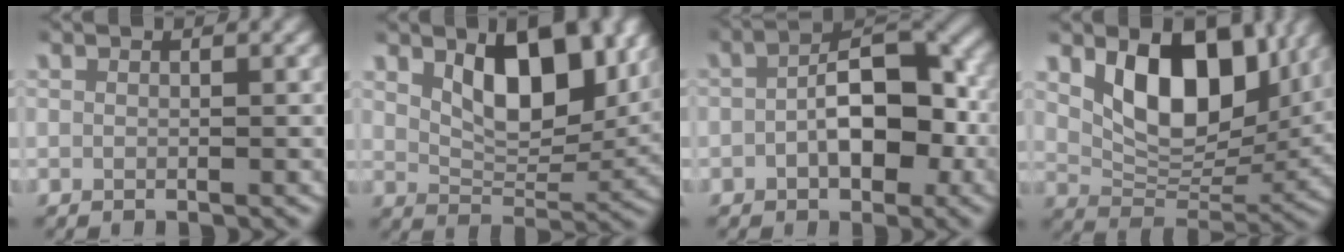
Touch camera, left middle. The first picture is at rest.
{"total": 7.4, "force": [3.5, 3.4, 5.6], "torque": [-0.087, -0.006, 0.058]}
{"total": 6.9, "force": [-0.7, 3.9, 5.7], "torque": [-0.082, 0.003, -0.008]}
{"total": 9.5, "force": [3.9, 5.5, 6.7], "torque": [-0.115, -0.010, 0.062]}